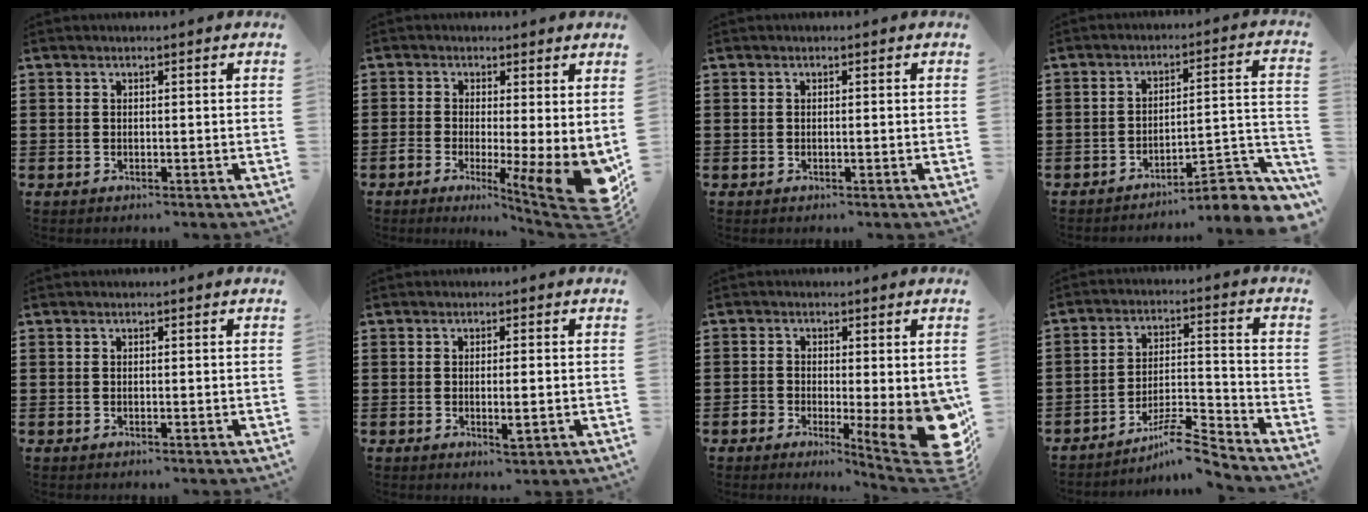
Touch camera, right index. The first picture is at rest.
{"total": 6.9, "force": [-1.8, 2.0, 6.4], "torque": [-0.074, -0.019, -0.025]}
{"total": 0.0}
{"total": 6.6, "force": [-5.0, 1.4, 4.1], "torque": [-0.054, -0.009, -0.095]}
{"total": 0.0}
{"total": 2.7, "force": [-0.7, 0.5, 2.6], "torque": [-0.043, -0.002, -0.012]}
{"total": 9.6, "force": [-3.4, 3.4, 8.4], "torque": [-0.119, -0.009, -0.052]}
{"total": 7.9, "force": [-6.9, 0.9, 3.8], "torque": [-0.062, 0.012, -0.130]}